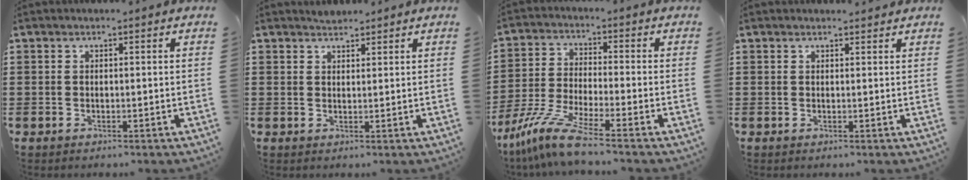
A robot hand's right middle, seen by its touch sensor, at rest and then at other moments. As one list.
[{"total": 1.5, "force": [1.4, 0.4, 0.0], "torque": [-0.004, 0.004, 0.027]}, {"total": 8.2, "force": [-6.5, 0.4, 5.0], "torque": [-0.119, -0.013, -0.132]}, {"total": 0.7, "force": [0.7, 0.2, 0.1], "torque": [0.004, -0.003, 0.011]}]